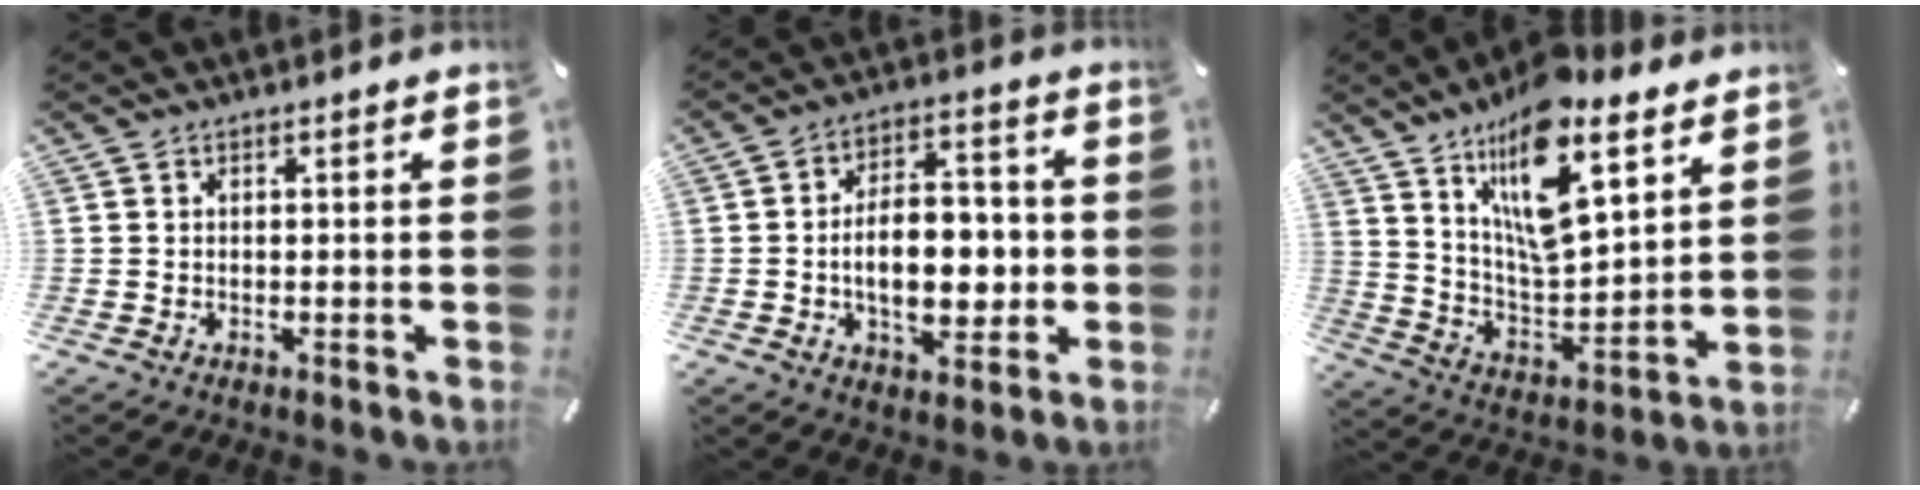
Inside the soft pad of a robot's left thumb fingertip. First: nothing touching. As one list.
[{"total": 12.8, "force": [-1.9, 7.9, 9.9], "torque": [-0.140, 0.006, -0.033]}, {"total": 18.1, "force": [12.4, 7.0, 11.2], "torque": [-0.218, -0.066, 0.211]}]